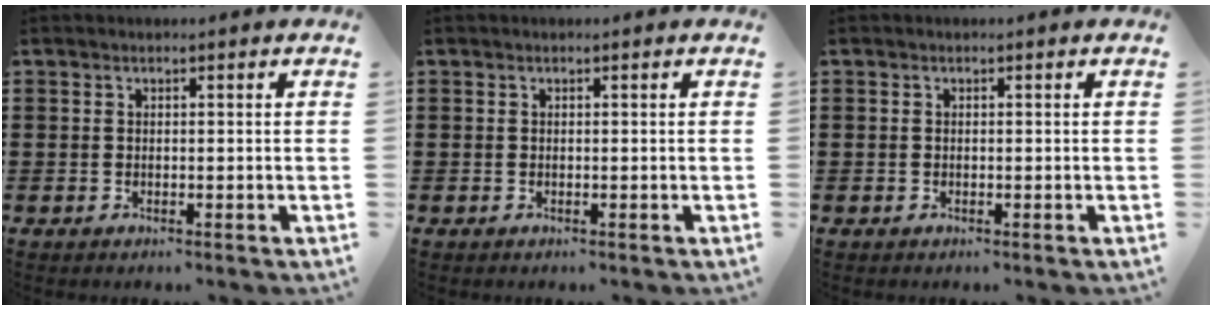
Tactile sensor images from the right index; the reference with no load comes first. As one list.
[{"total": 0.0}, {"total": 0.0}]